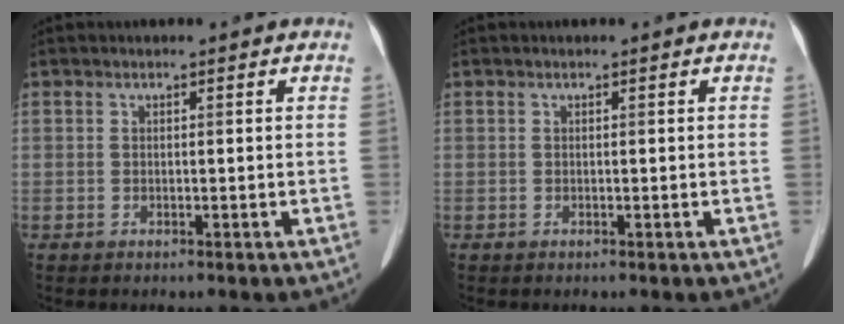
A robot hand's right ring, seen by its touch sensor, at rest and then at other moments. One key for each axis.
{"total": 0.0}